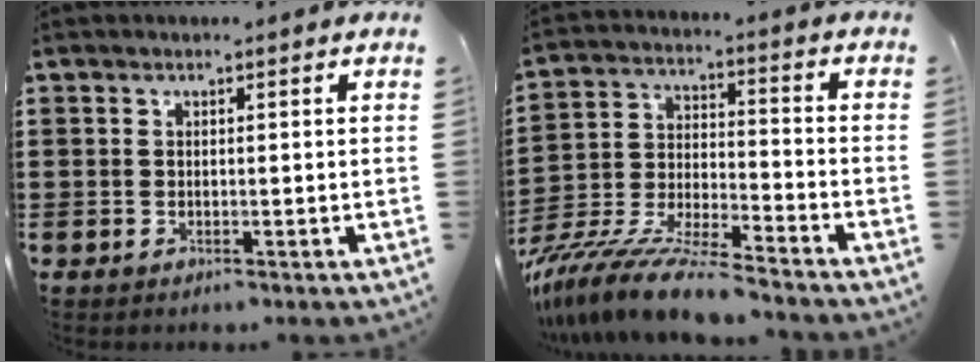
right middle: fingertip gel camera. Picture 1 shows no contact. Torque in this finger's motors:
{"motor_torque": [1.82, -0.32, 1.00, 0.21]}